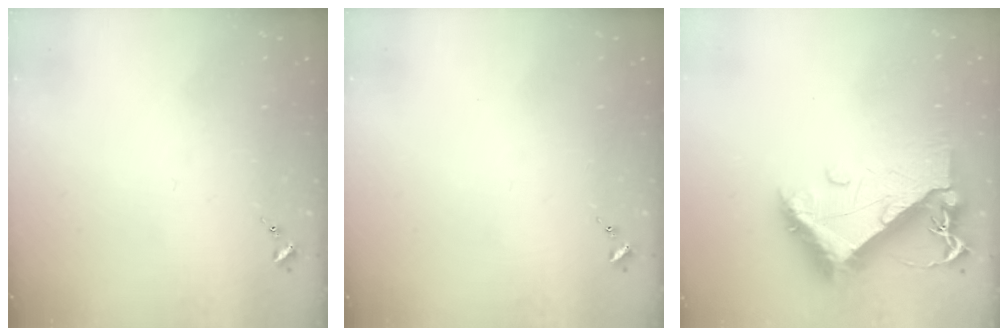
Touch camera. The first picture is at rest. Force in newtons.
{"total": 0.0}
{"total": 11.3, "press": 11.3, "slide": 1.2}